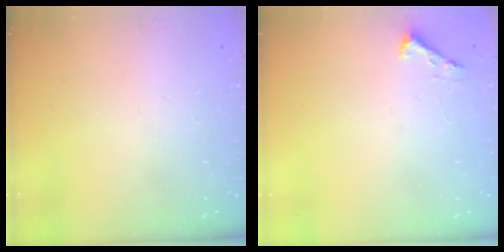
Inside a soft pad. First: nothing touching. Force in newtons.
{"total": 2.3, "press": 2.3, "slide": 0.3}